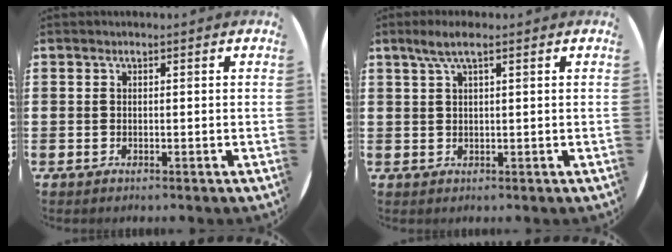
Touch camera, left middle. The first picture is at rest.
{"total": 3.0, "force": [1.8, 0.4, 2.4], "torque": [-0.050, 0.005, 0.031]}